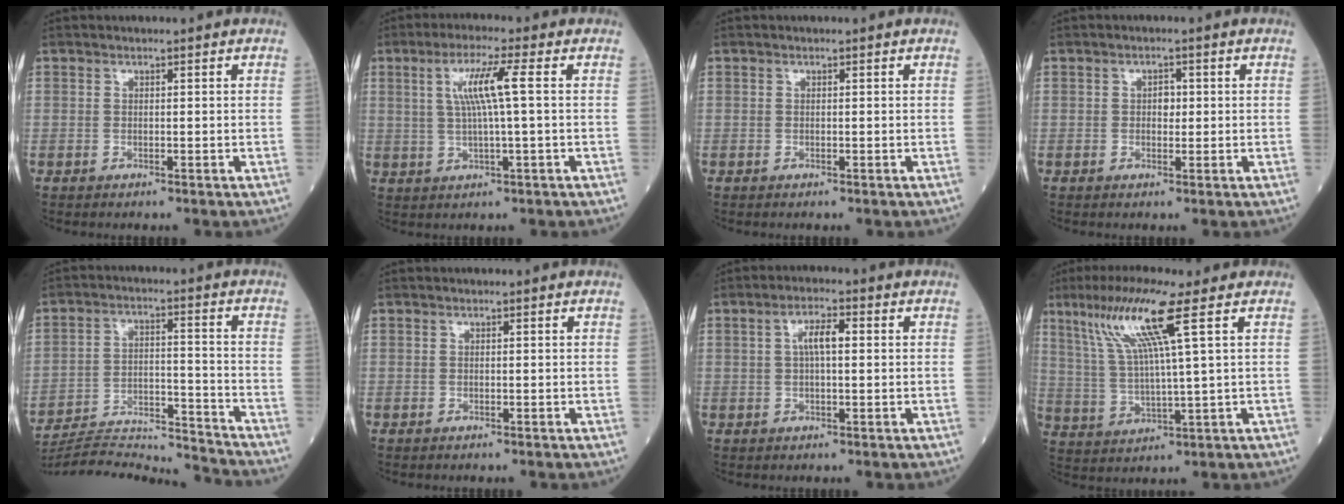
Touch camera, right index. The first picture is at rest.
{"total": 6.6, "force": [1.3, -0.5, 6.4], "torque": [-0.124, 0.008, 0.028]}
{"total": 0.0}
{"total": 1.7, "force": [0.2, 1.1, 1.3], "torque": [-0.017, 0.002, 0.002]}
{"total": 18.8, "force": [-18.4, -0.8, 3.6], "torque": [-0.070, 0.004, -0.285]}
{"total": 0.0}
{"total": 3.9, "force": [0.7, 1.1, 3.7], "torque": [-0.069, 0.012, 0.010]}
{"total": 11.4, "force": [5.6, -1.1, 9.9], "torque": [-0.202, 0.013, 0.111]}